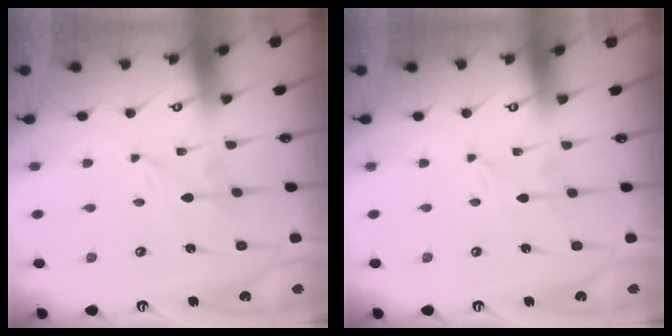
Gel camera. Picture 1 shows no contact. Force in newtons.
{"total": 0.0}